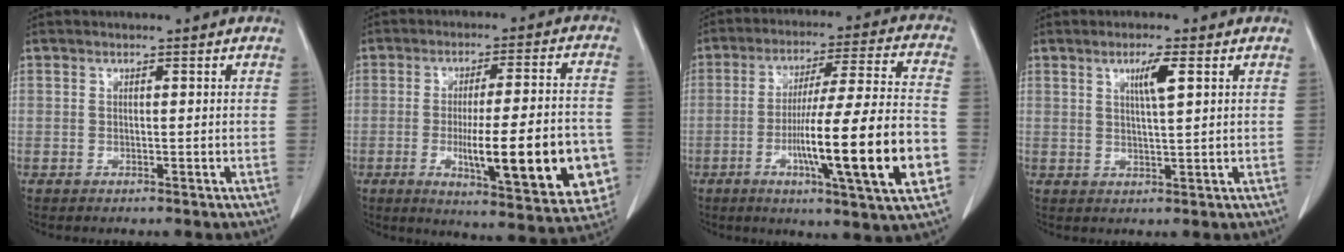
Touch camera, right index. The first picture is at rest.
{"total": 19.5, "force": [-4.9, 3.5, 18.5], "torque": [-0.207, 0.004, -0.050]}
{"total": 20.3, "force": [-5.6, 0.2, 19.5], "torque": [-0.290, -0.009, -0.086]}
{"total": 3.8, "force": [1.6, 0.0, 3.5], "torque": [-0.059, -0.003, 0.026]}